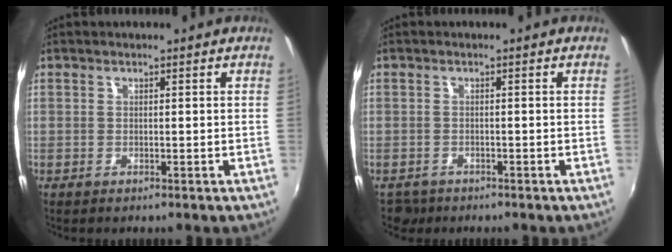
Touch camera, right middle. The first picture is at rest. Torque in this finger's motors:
{"motor_torque": [-0.46, -0.06, -0.03, 0.00]}